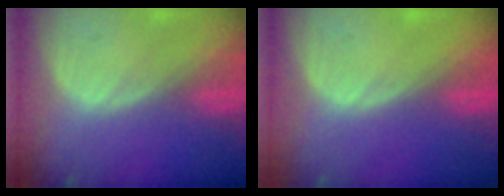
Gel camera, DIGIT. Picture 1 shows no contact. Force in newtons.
{"total": 0.0}